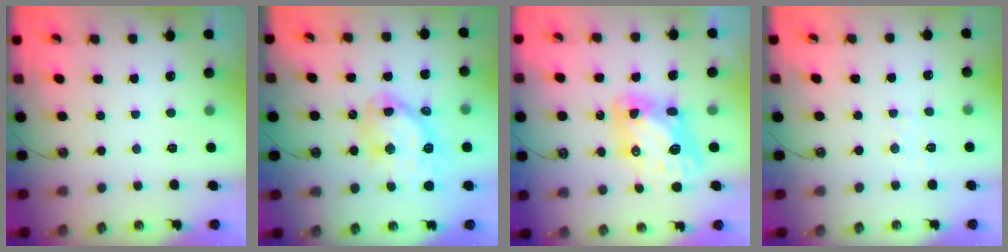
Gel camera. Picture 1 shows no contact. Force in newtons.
{"total": 14.2, "press": 14.1, "slide": 1.5}
{"total": 10.0, "press": 9.9, "slide": 1.2}
{"total": 4.2, "press": 4.2, "slide": 0.5}